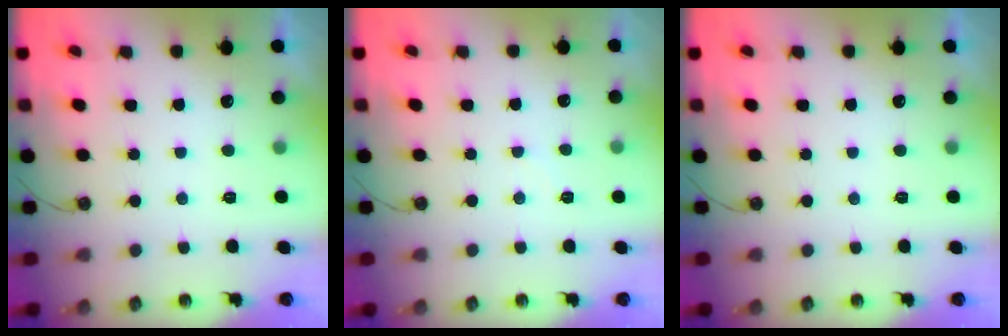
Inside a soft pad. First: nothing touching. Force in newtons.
{"total": 4.4, "press": 4.3, "slide": 0.7}
{"total": 0.0}